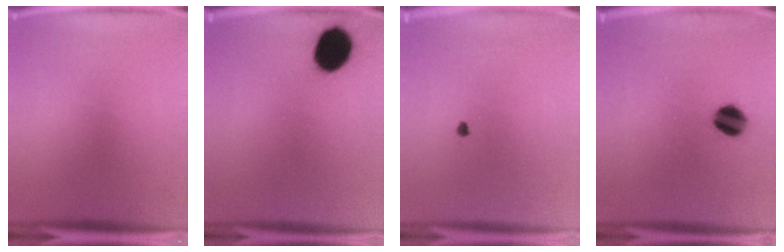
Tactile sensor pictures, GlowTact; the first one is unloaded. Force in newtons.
{"total": 11.9}
{"total": 1.0}
{"total": 7.5}